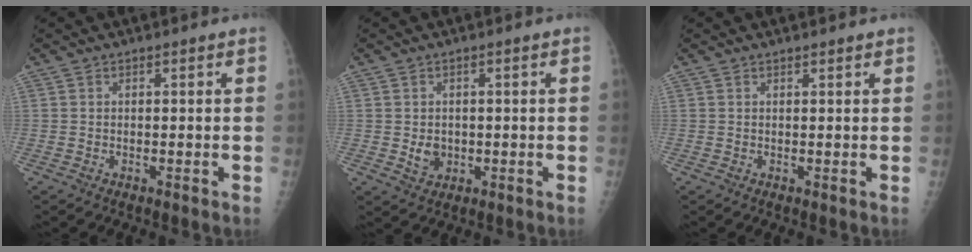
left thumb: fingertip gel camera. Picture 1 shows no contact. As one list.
[{"total": 3.3, "force": [-0.3, 2.8, 1.9], "torque": [-0.019, 0.000, 0.004]}, {"total": 0.9, "force": [0.9, 0.2, 0.4], "torque": [-0.002, 0.001, 0.012]}]